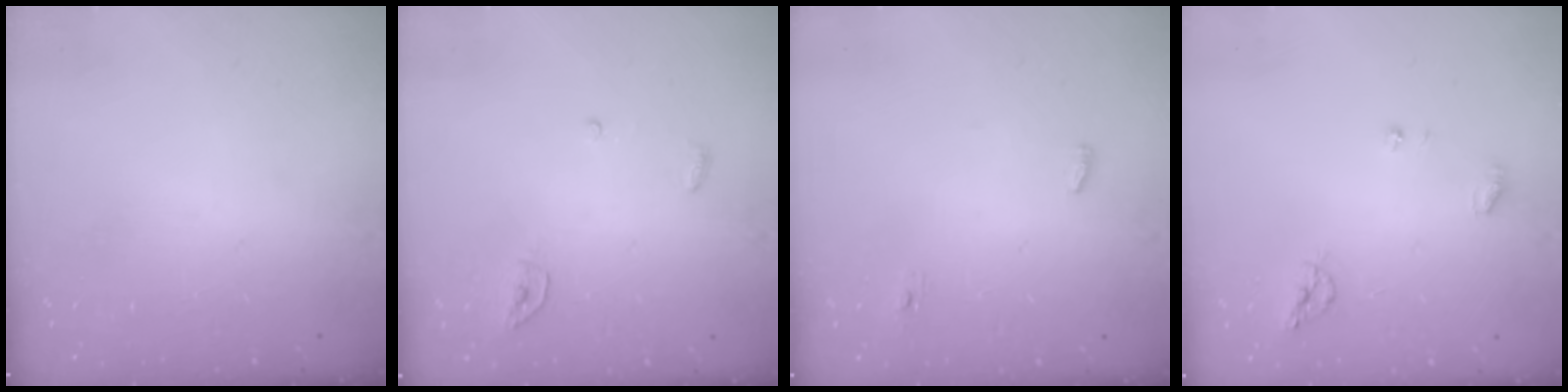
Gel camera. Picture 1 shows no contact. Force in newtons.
{"total": 3.7, "press": 3.7, "slide": 0.3}
{"total": 3.5, "press": 3.4, "slide": 0.9}
{"total": 6.7, "press": 6.7, "slide": 0.3}